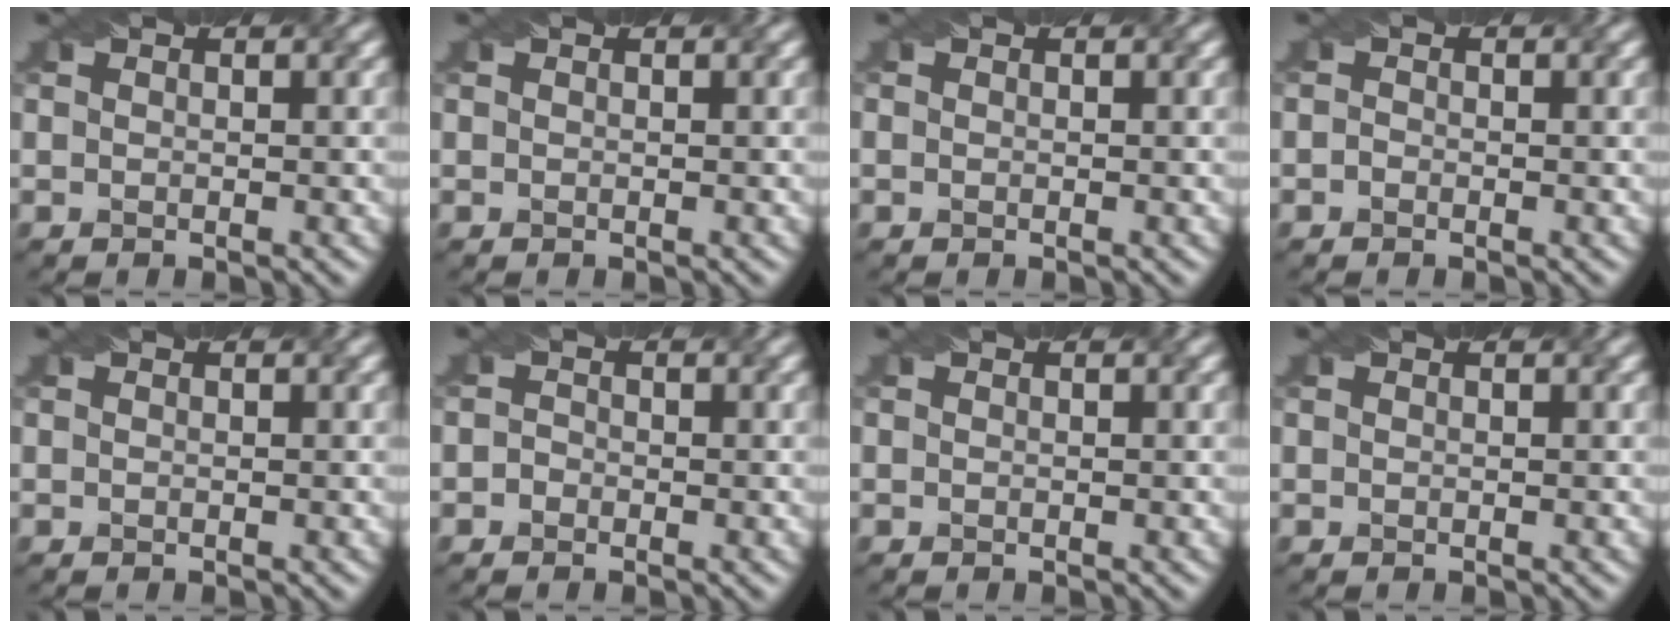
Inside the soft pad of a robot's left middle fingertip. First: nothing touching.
{"total": 0.0}
{"total": 0.5, "force": [0.0, 0.5, 0.3], "torque": [-0.001, 0.006, -0.006]}
{"total": 0.7, "force": [-0.7, 0.0, 0.0], "torque": [0.000, 0.000, -0.014]}
{"total": 0.0}
{"total": 0.8, "force": [-0.7, 0.3, 0.0], "torque": [0.007, 0.004, -0.017]}
{"total": 0.0}
{"total": 0.0}